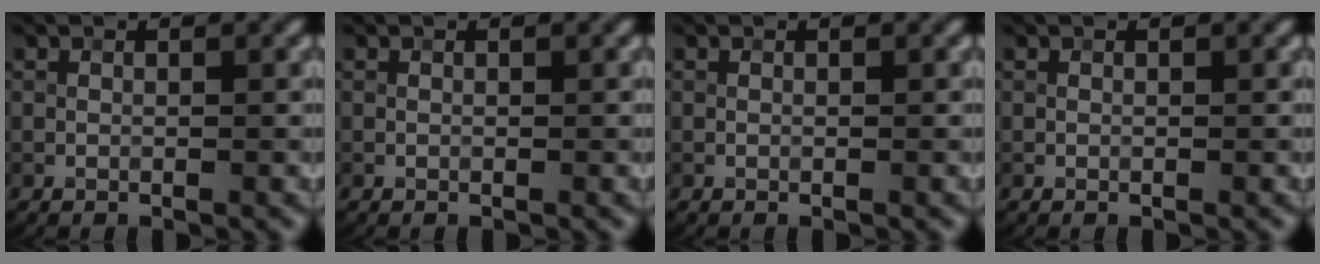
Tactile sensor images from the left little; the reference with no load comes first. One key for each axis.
{"total": 0.0}
{"total": 0.0}
{"total": 0.0}